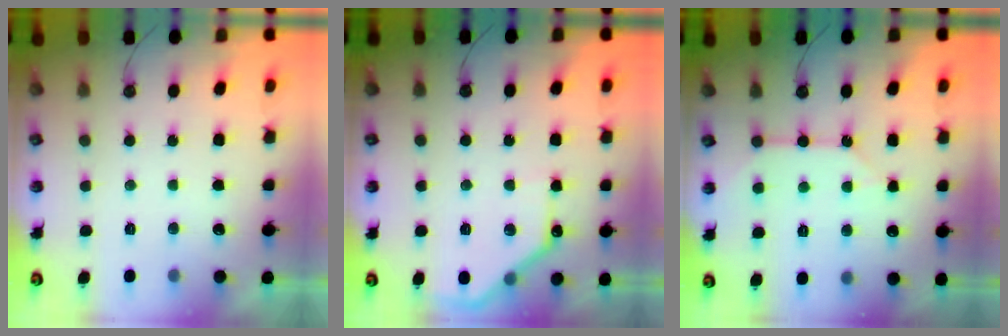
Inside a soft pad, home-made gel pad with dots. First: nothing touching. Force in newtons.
{"total": 11.2, "press": 11.1, "slide": 0.7}
{"total": 9.3, "press": 9.2, "slide": 1.1}